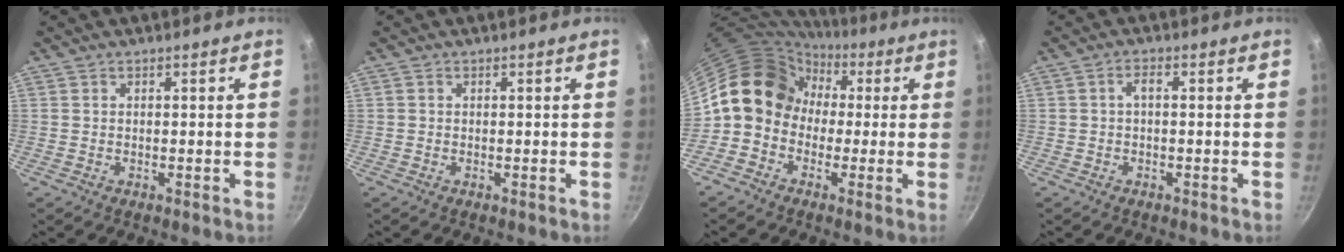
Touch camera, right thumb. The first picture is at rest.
{"total": 0.0}
{"total": 12.8, "force": [0.7, 10.9, 6.7], "torque": [-0.079, 0.036, -0.013]}
{"total": 1.7, "force": [-0.2, 0.7, 1.5], "torque": [-0.032, 0.013, -0.005]}